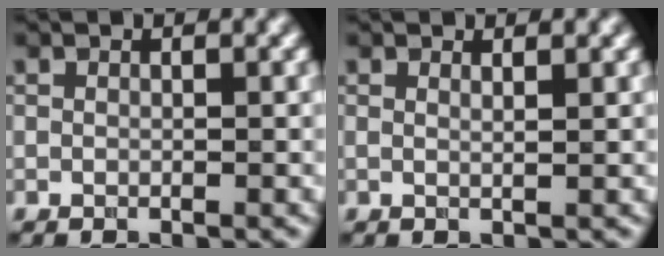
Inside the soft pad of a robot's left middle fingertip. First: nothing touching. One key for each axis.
{"total": 0.9, "fx": 0.5, "fy": 0.3, "fz": 0.6, "tx": -0.005, "ty": 0.004, "tz": 0.003}